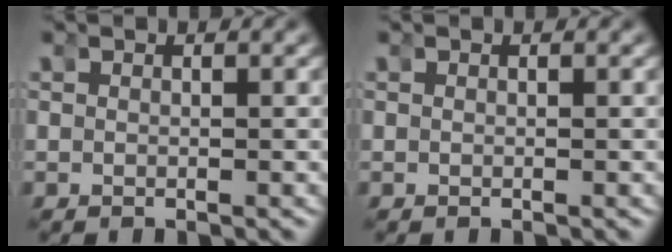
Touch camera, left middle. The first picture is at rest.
{"total": 0.0}